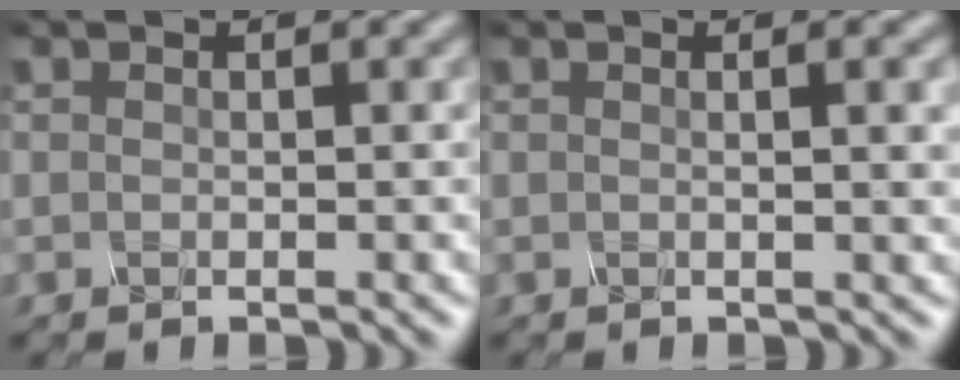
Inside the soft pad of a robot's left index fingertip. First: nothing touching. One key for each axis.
{"total": 3.5, "fx": 0.6, "fy": 1.4, "fz": 3.2, "tx": -0.022, "ty": 0.010, "tz": -0.011}